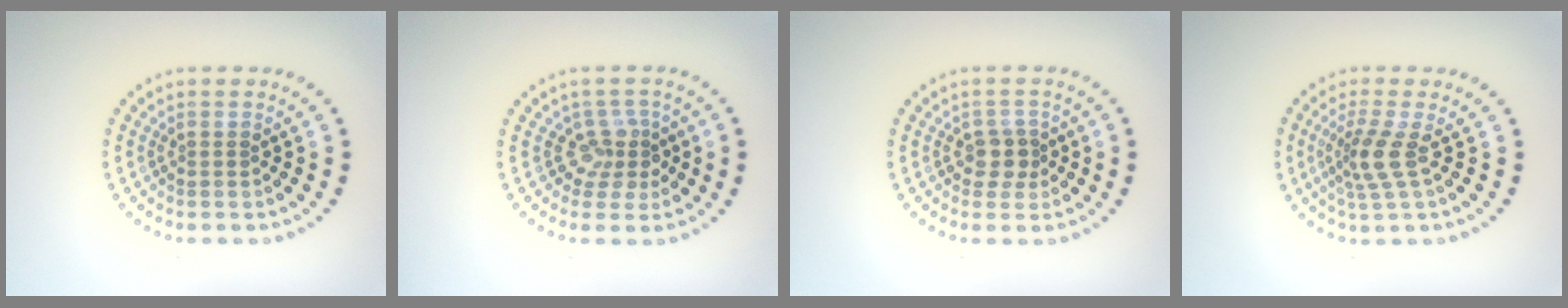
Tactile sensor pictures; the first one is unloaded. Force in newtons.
{"total": 2.7, "press": 2.0, "slide": 1.8}
{"total": 2.0, "press": 1.8, "slide": 1.0}
{"total": 2.9, "press": 2.1, "slide": 2.0}